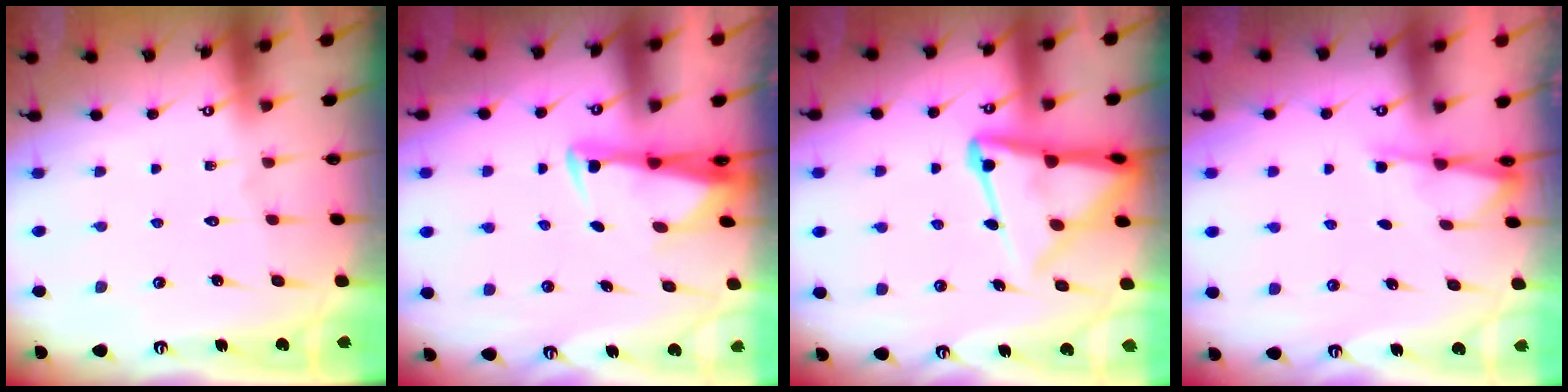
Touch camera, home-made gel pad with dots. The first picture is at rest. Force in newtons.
{"total": 3.1, "press": 3.0, "slide": 0.6}
{"total": 11.8, "press": 11.7, "slide": 1.1}
{"total": 1.8, "press": 1.7, "slide": 0.4}